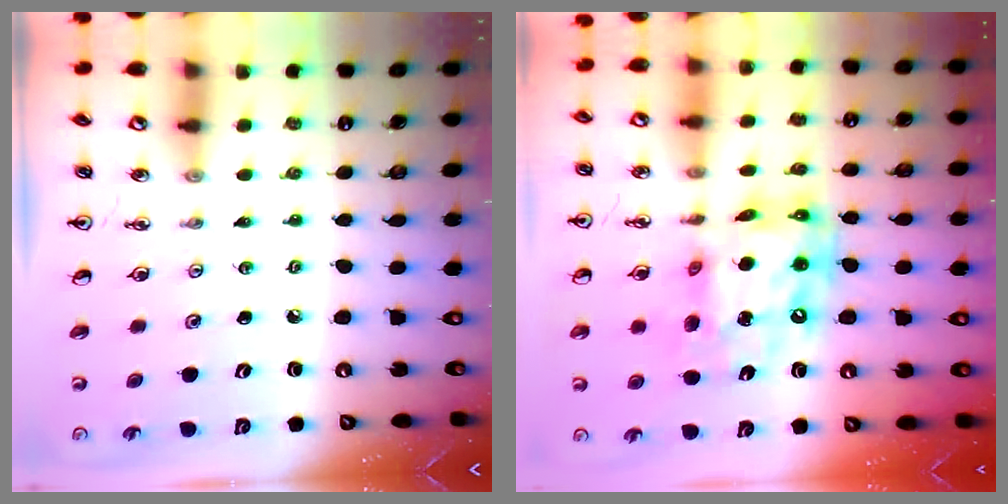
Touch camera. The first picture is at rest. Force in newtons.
{"total": 15.9, "press": 15.8, "slide": 1.7}